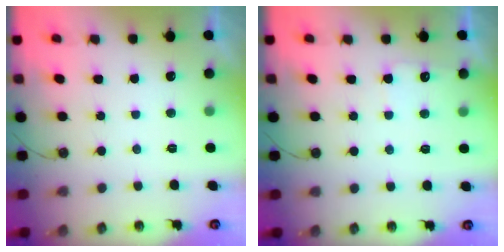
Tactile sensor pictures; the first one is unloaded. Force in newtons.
{"total": 6.0, "press": 5.9, "slide": 0.4}